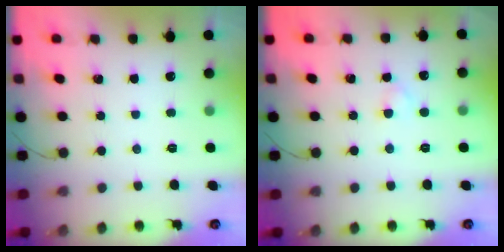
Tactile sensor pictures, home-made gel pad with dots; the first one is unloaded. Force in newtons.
{"total": 1.9, "press": 1.6, "slide": 1.0}